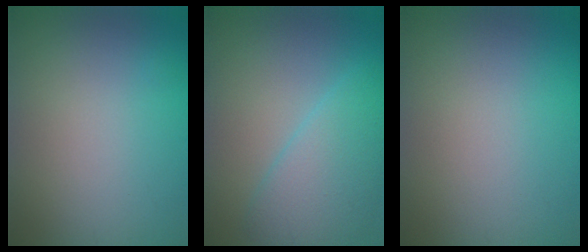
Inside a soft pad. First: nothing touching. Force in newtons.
{"total": 4.3, "press": 4.3, "slide": 0.2}
{"total": 0.0}